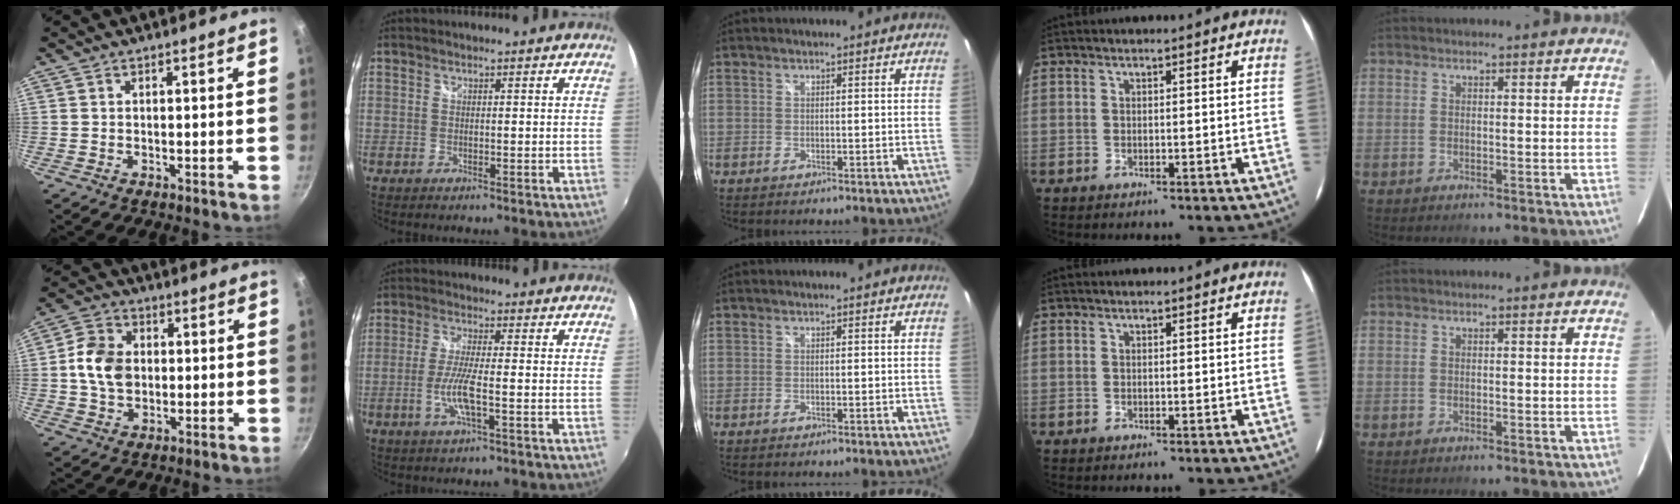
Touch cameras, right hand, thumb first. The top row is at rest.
{"thumb": {"total": 9.4, "force": [0.2, 7.2, 6.0], "torque": [-0.093, 0.013, -0.005]}, "index": {"total": 6.3, "force": [-2.0, 0.6, 6.0], "torque": [-0.125, -0.006, -0.038]}}